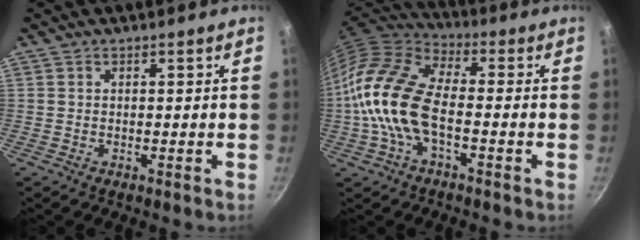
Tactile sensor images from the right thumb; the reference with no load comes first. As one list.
[{"total": 16.0, "force": [-2.8, 8.3, 13.4], "torque": [-0.252, 0.033, -0.072]}]